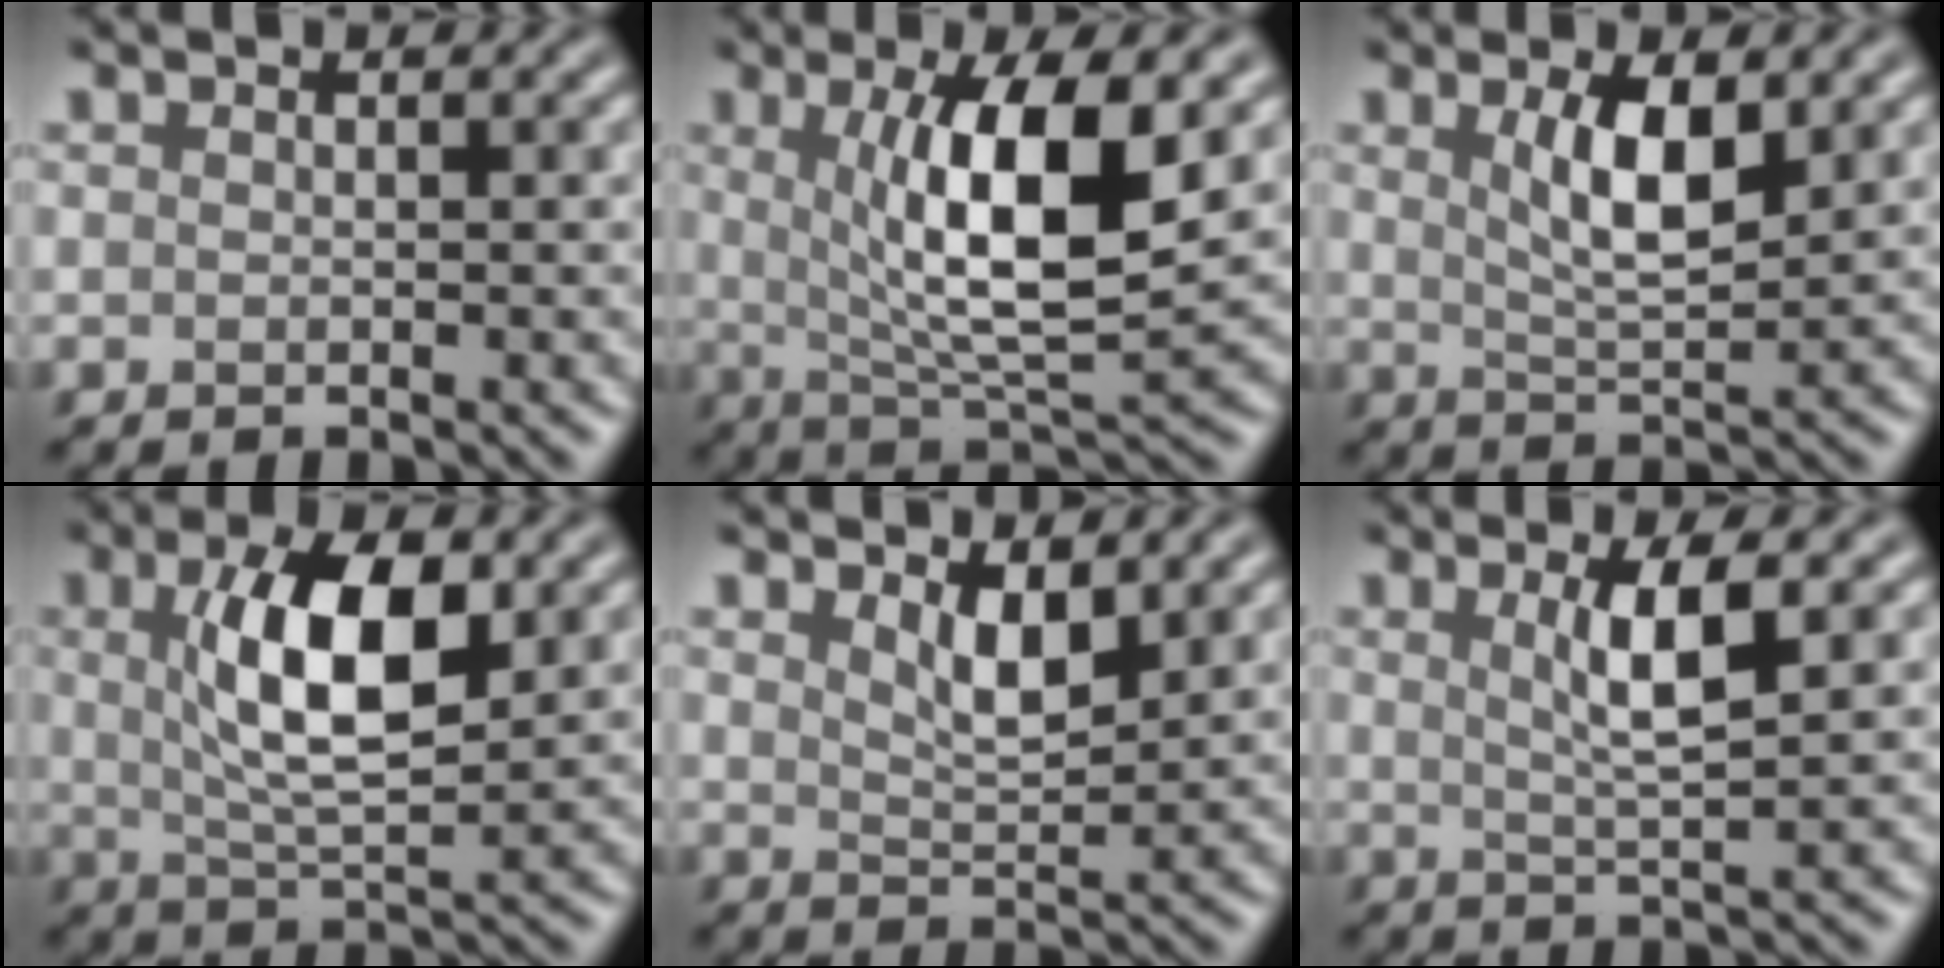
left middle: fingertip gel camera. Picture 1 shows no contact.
{"total": 9.1, "force": [1.9, 2.5, 8.5], "torque": [-0.135, -0.012, 0.038]}
{"total": 4.4, "force": [1.6, 1.4, 3.8], "torque": [-0.074, -0.003, 0.030]}
{"total": 7.4, "force": [1.8, 2.7, 6.6], "torque": [-0.119, 0.005, 0.033]}
{"total": 2.9, "force": [1.7, 0.9, 2.2], "torque": [-0.040, -0.008, 0.033]}
{"total": 3.8, "force": [1.2, 0.7, 3.6], "torque": [-0.061, 0.000, 0.021]}